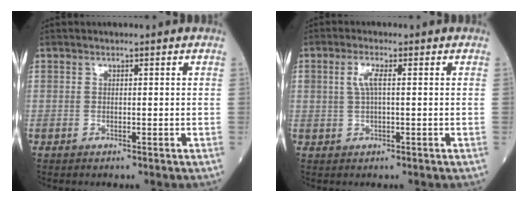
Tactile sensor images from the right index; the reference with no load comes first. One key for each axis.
{"total": 2.7, "fx": 0.6, "fy": 0.6, "fz": 2.5, "tx": -0.057, "ty": 0.006, "tz": 0.013}